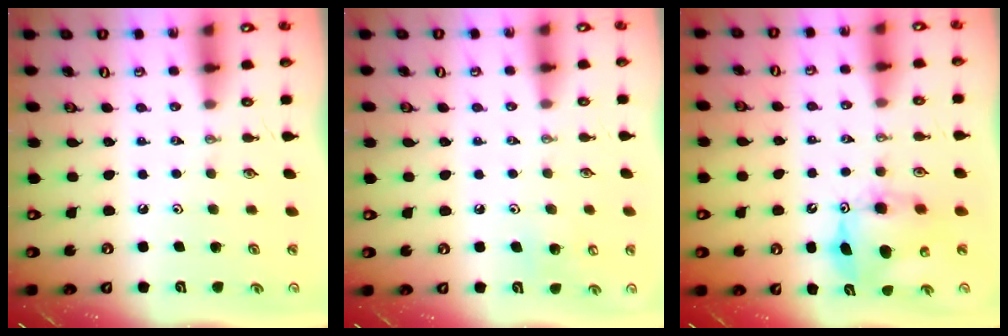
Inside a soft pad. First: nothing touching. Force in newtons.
{"total": 7.0, "press": 6.9, "slide": 1.0}
{"total": 9.4, "press": 9.3, "slide": 0.6}